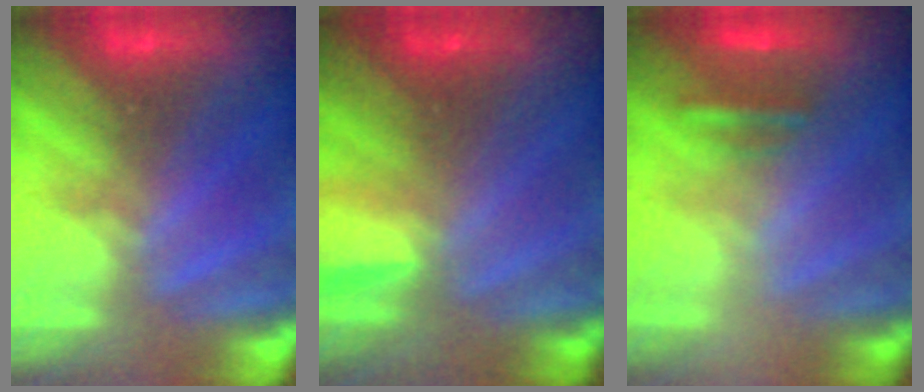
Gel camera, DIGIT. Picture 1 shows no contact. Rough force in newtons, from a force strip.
{"total": 1.6}
{"total": 2.5}